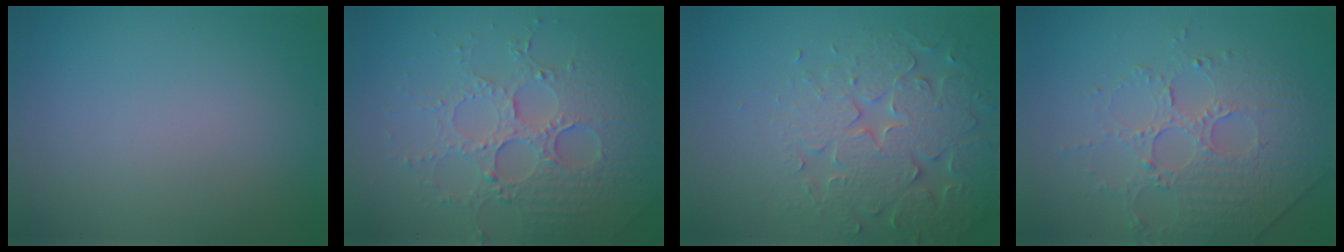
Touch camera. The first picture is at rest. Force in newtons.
{"total": 5.1, "press": 4.6, "slide": 2.2}
{"total": 5.3, "press": 5.2, "slide": 1.1}
{"total": 4.8, "press": 3.7, "slide": 3.0}